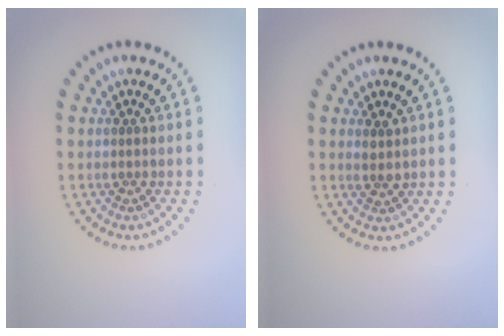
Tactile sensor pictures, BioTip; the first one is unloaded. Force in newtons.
{"total": 1.3, "press": 1.1, "slide": 0.6}